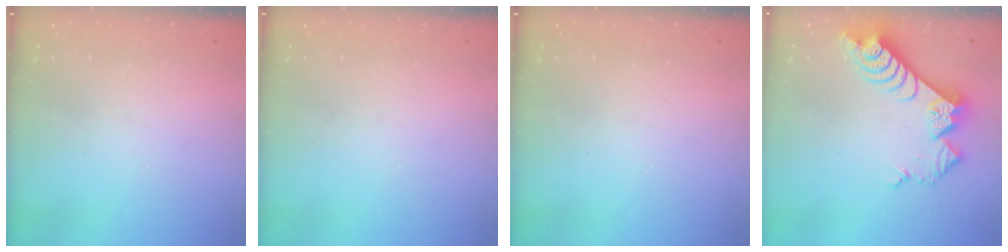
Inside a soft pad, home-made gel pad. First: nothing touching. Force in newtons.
{"total": 0.0}
{"total": 0.0}
{"total": 11.2, "press": 11.1, "slide": 1.4}